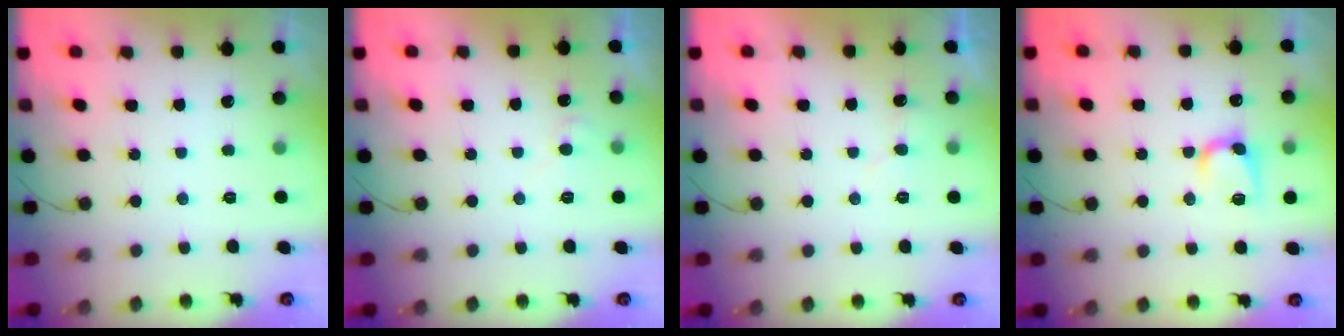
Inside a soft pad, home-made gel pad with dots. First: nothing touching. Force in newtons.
{"total": 4.0, "press": 4.0, "slide": 0.4}
{"total": 5.2, "press": 5.2, "slide": 0.4}
{"total": 7.4, "press": 7.4, "slide": 0.3}